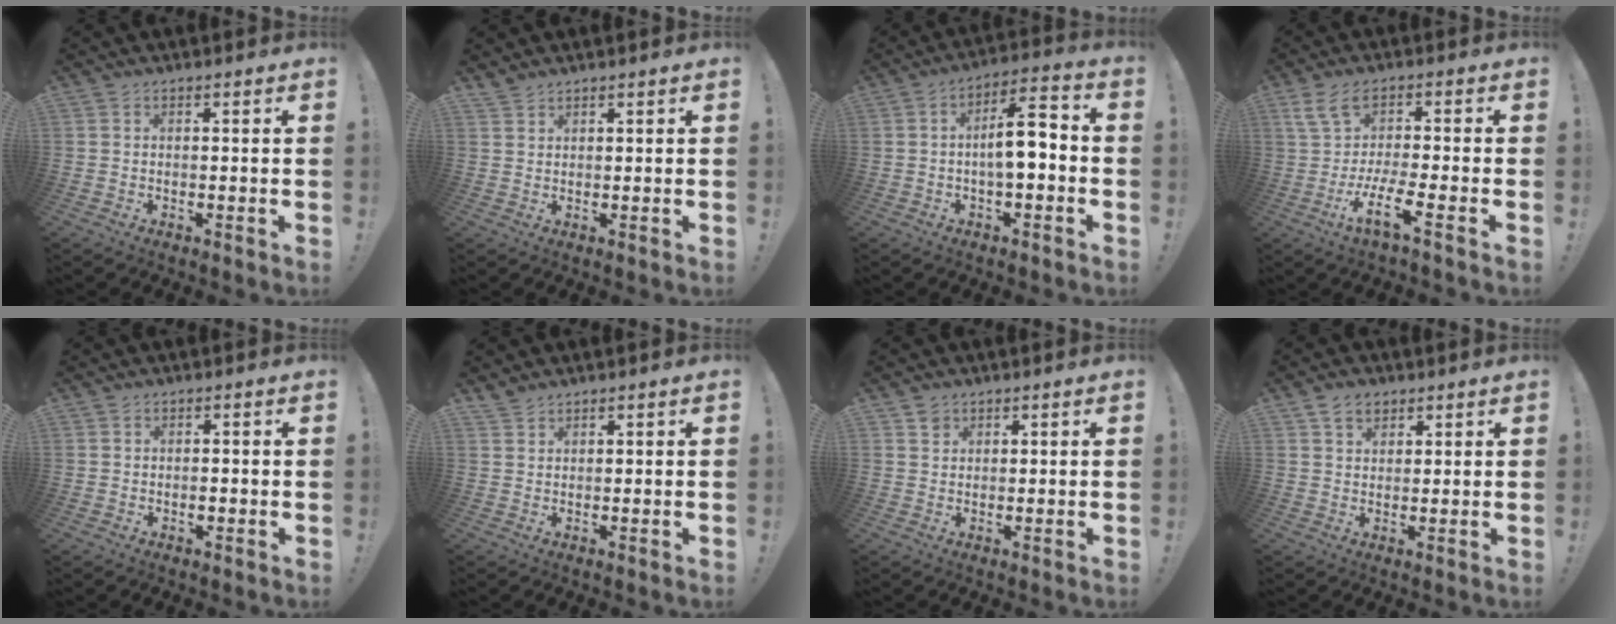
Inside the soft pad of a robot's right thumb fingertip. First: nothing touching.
{"total": 1.9, "force": [1.8, 0.5, 0.4], "torque": [-0.006, -0.012, 0.034]}
{"total": 10.2, "force": [-1.2, 3.5, 9.5], "torque": [-0.135, 0.007, -0.022]}
{"total": 10.7, "force": [-1.7, 2.4, 10.3], "torque": [-0.217, -0.005, -0.032]}
{"total": 1.9, "force": [0.4, 1.9, 0.3], "torque": [0.010, -0.010, 0.004]}
{"total": 2.5, "force": [2.3, 0.8, 0.6], "torque": [-0.010, -0.015, 0.043]}
{"total": 2.3, "force": [1.6, 1.6, 0.3], "torque": [0.009, -0.011, 0.027]}
{"total": 4.9, "force": [3.1, 3.3, 1.9], "torque": [-0.031, -0.008, 0.058]}